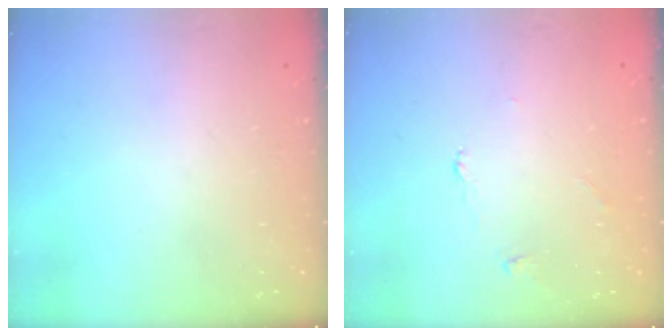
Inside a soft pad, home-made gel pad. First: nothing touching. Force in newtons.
{"total": 2.2, "press": 2.2, "slide": 0.4}